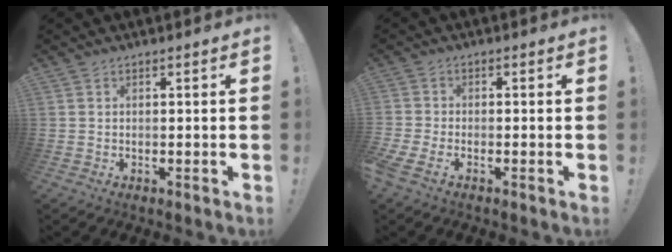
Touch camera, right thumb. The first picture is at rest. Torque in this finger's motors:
{"motor_torque": [1.63, 1.56, 0.34, -0.17, 0.65]}